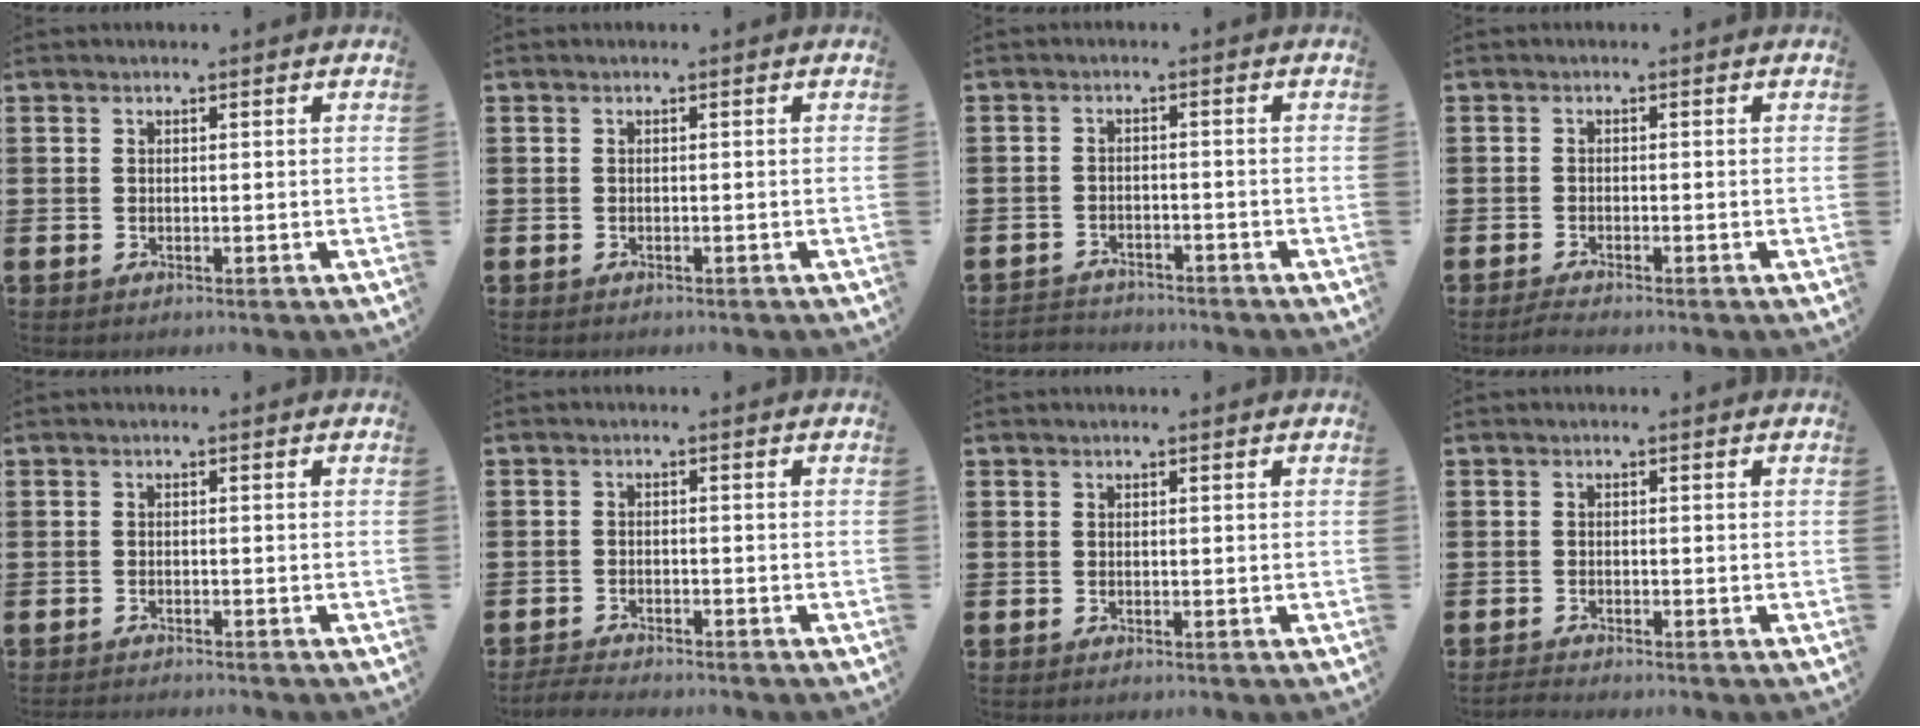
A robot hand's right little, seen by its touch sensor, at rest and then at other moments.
{"total": 0.0}
{"total": 2.1, "force": [-2.1, 0.3, -0.4], "torque": [-0.002, 0.001, -0.048]}
{"total": 1.1, "force": [-0.9, 0.0, 0.6], "torque": [-0.012, -0.001, -0.018]}
{"total": 0.9, "force": [-0.9, -0.1, 0.0], "torque": [-0.001, -0.001, -0.018]}
{"total": 2.0, "force": [-2.0, 0.1, 0.2], "torque": [-0.007, 0.004, -0.041]}
{"total": 0.0}
{"total": 0.9, "force": [-0.9, 0.0, 0.3], "torque": [-0.006, -0.001, -0.018]}